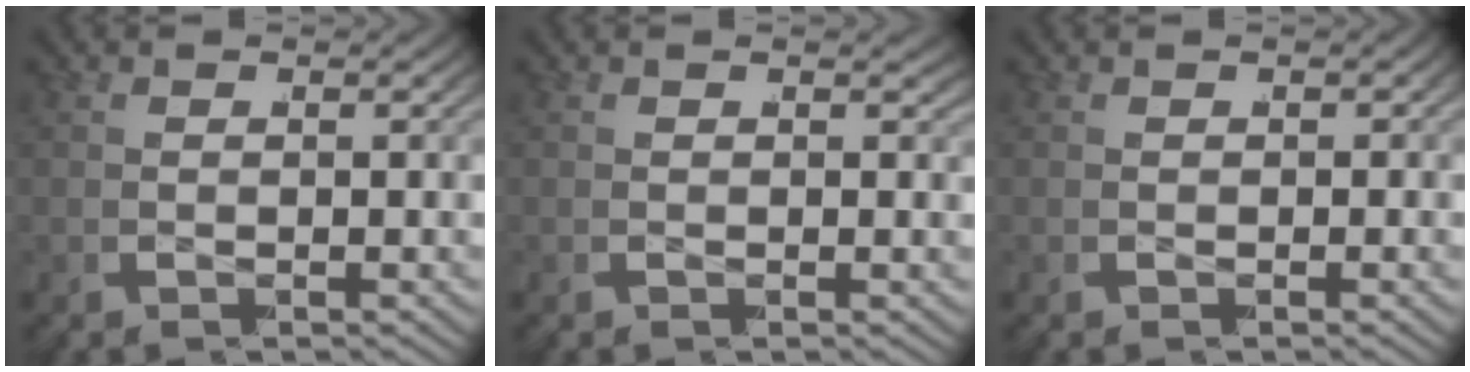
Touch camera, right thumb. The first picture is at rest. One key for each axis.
{"total": 0.5, "fx": 0.4, "fy": 0.2, "fz": 0.2, "tx": -0.005, "ty": -0.002, "tz": 0.006}
{"total": 0.5, "fx": -0.2, "fy": 0.4, "fz": 0.3, "tx": -0.007, "ty": -0.004, "tz": -0.001}